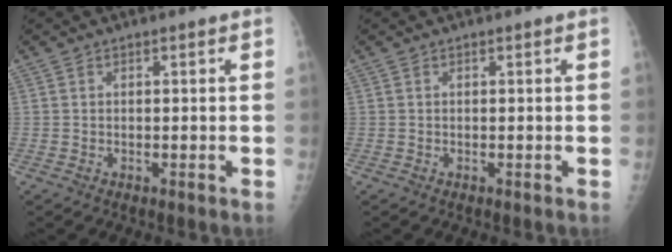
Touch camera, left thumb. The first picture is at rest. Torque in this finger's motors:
{"motor_torque": [0.00, 0.00, 0.00, 0.00, 0.00]}